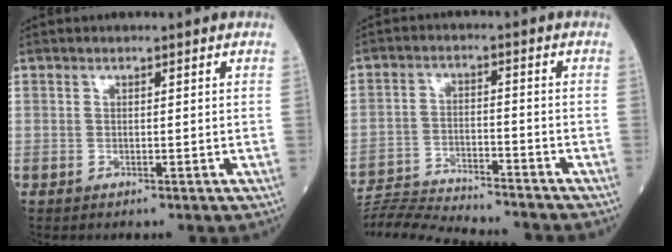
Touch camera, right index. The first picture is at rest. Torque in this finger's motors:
{"motor_torque": [-0.10, -0.79, 0.09, 0.03]}